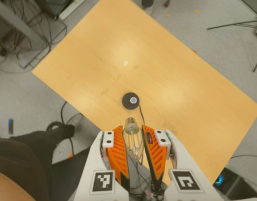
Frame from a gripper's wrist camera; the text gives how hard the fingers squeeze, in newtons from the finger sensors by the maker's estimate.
{"total": 14.5, "left": 15.7, "right": 13.2}